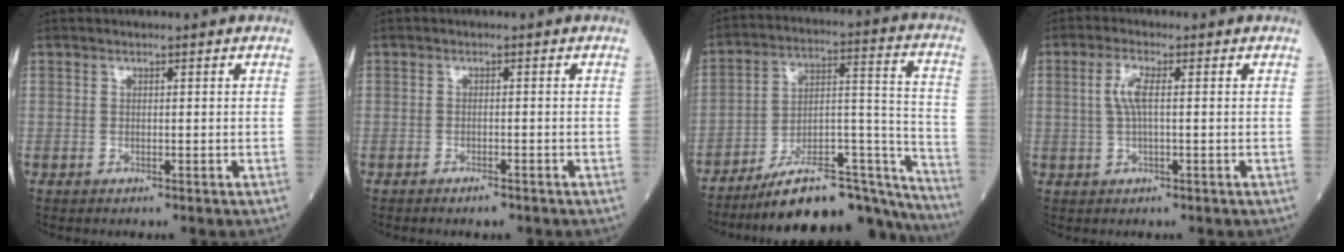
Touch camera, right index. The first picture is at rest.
{"total": 1.4, "force": [-1.2, 0.2, 0.8], "torque": [-0.015, -0.001, -0.016]}
{"total": 23.4, "force": [-20.8, 4.0, 9.8], "torque": [-0.095, 0.043, -0.311]}
{"total": 3.4, "force": [0.5, 0.7, 3.3], "torque": [-0.074, 0.007, 0.010]}